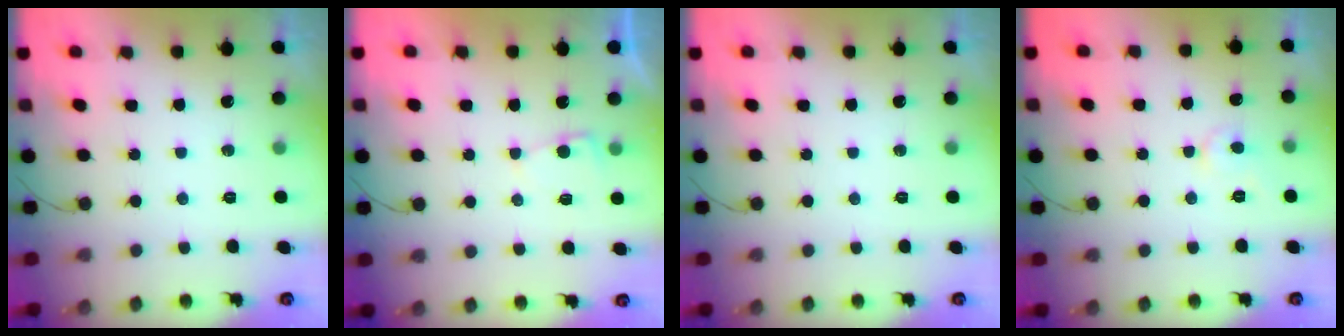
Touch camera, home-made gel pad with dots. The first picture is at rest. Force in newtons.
{"total": 2.1, "press": 2.1, "slide": 0.3}
{"total": 0.0}
{"total": 3.6, "press": 3.6, "slide": 0.3}